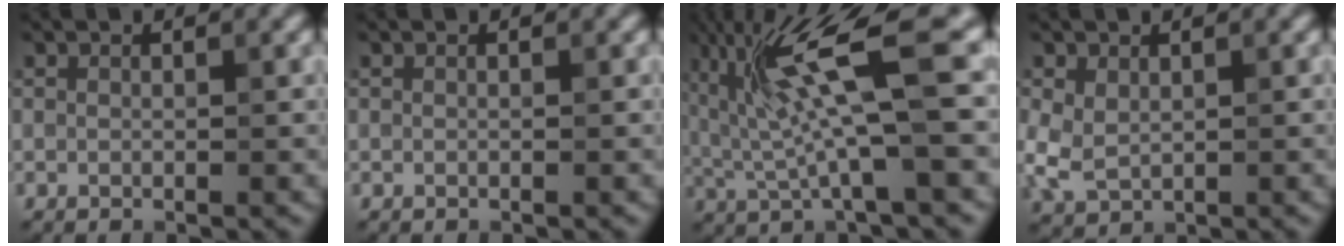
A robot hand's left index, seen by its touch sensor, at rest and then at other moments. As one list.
[{"total": 0.0}, {"total": 10.1, "force": [2.7, 2.0, 9.6], "torque": [-0.172, 0.005, 0.053]}, {"total": 2.8, "force": [0.4, 2.1, 1.8], "torque": [-0.047, -0.001, 0.012]}]